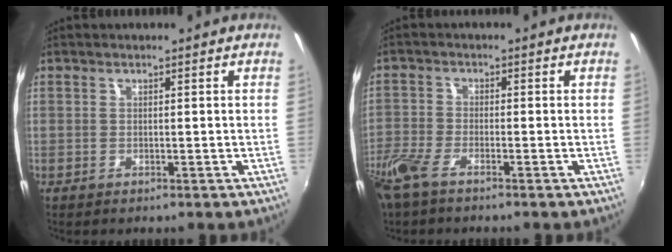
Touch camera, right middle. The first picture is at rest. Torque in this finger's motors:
{"motor_torque": [1.12, -1.02, 0.20, 0.19]}